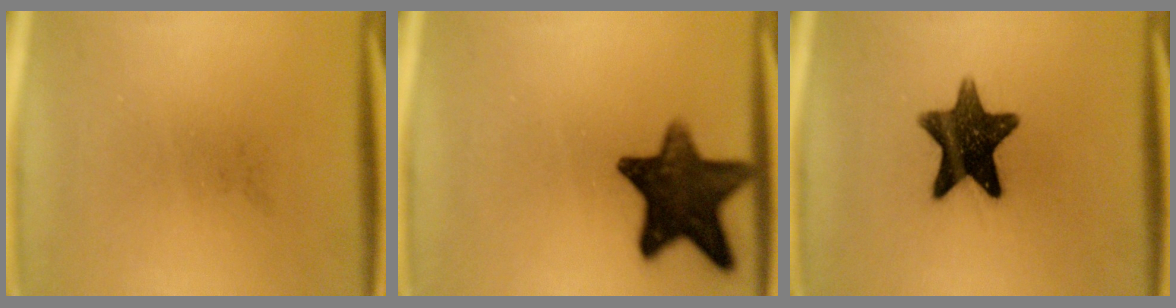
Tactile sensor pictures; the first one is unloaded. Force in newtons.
{"total": 13.6}
{"total": 12.6}